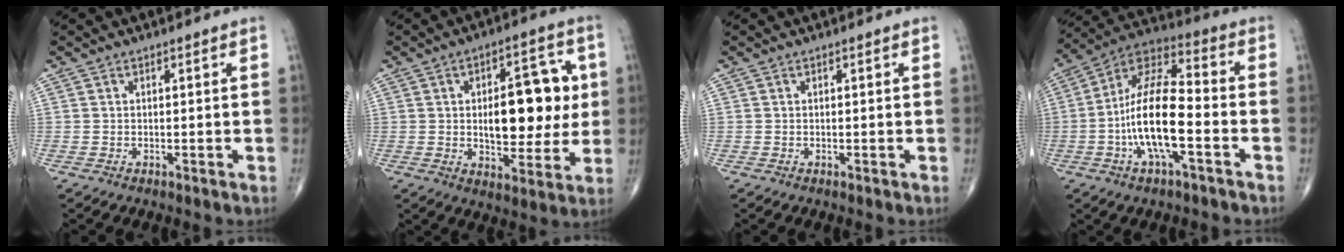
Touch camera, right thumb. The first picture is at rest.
{"total": 16.3, "force": [1.4, 8.1, 14.1], "torque": [-0.159, 0.004, 0.025]}
{"total": 0.0}
{"total": 16.6, "force": [-4.2, 6.0, 15.0], "torque": [-0.281, 0.043, -0.082]}